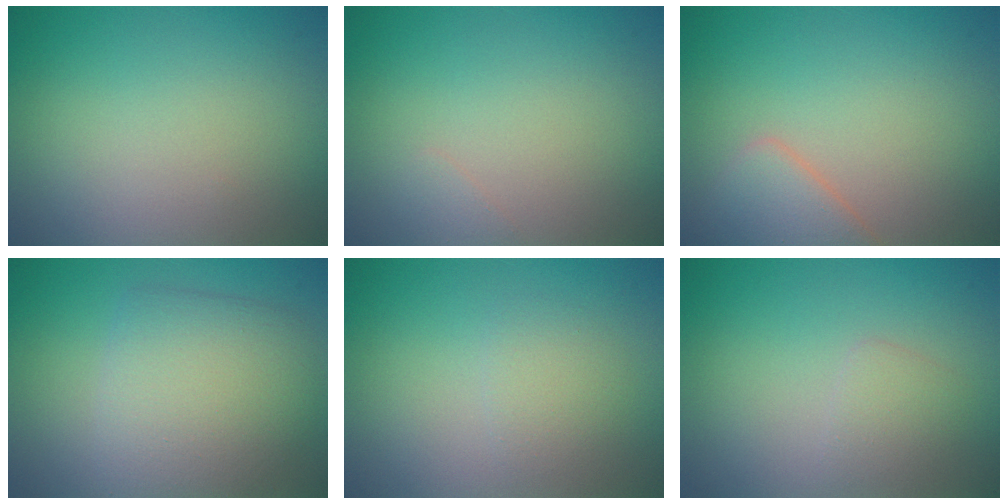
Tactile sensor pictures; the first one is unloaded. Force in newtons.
{"total": 0.5, "press": 0.5, "slide": 0.1}
{"total": 2.8, "press": 2.8, "slide": 0.3}
{"total": 5.9, "press": 5.9, "slide": 0.2}
{"total": 1.6, "press": 1.6, "slide": 0.0}
{"total": 1.4, "press": 1.4, "slide": 0.1}